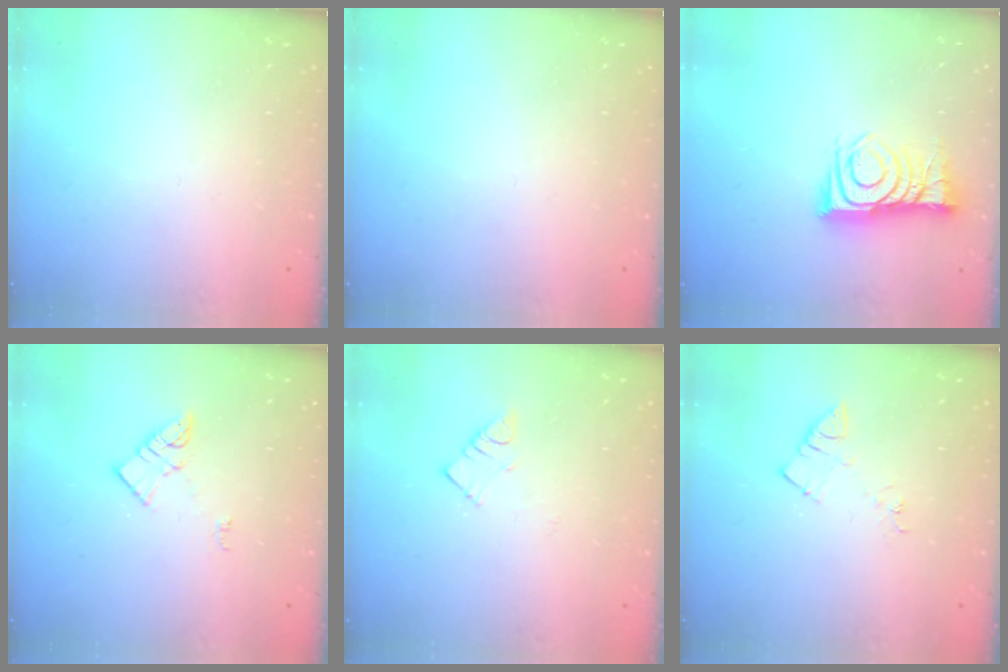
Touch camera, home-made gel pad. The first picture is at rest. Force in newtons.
{"total": 0.0}
{"total": 11.5, "press": 11.5, "slide": 0.6}
{"total": 7.1, "press": 7.1, "slide": 0.1}
{"total": 3.7, "press": 3.7, "slide": 0.0}
{"total": 5.5, "press": 5.5, "slide": 0.5}